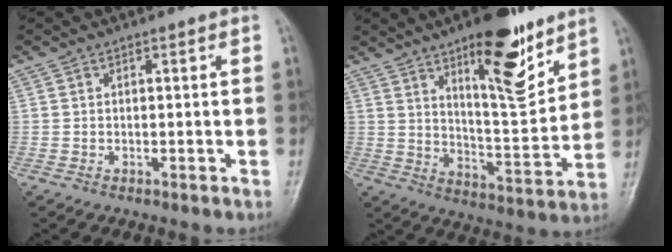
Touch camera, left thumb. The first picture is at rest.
{"total": 16.6, "force": [9.9, 5.4, 12.1], "torque": [-0.146, -0.066, 0.157]}